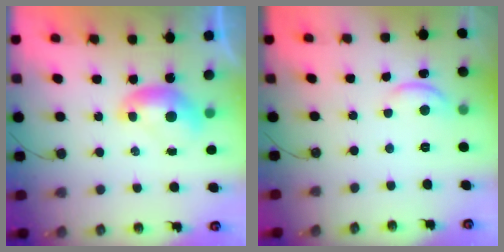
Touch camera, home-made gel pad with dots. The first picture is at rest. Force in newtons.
{"total": 2.0, "press": 2.0, "slide": 0.2}